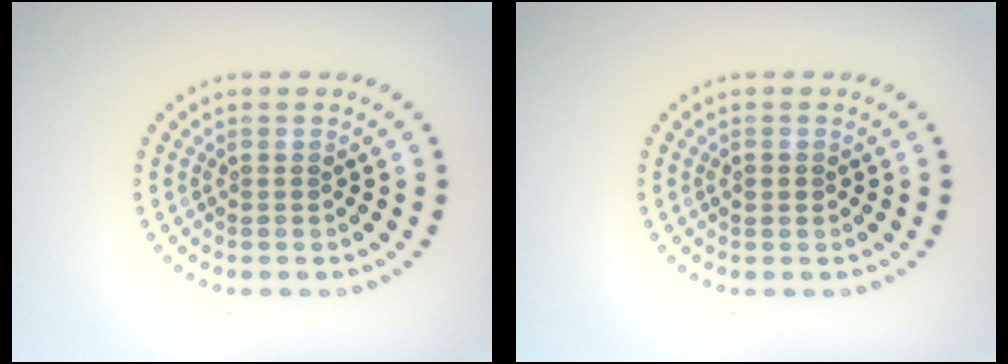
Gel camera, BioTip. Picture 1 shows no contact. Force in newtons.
{"total": 1.0, "press": 1.0, "slide": 0.0}